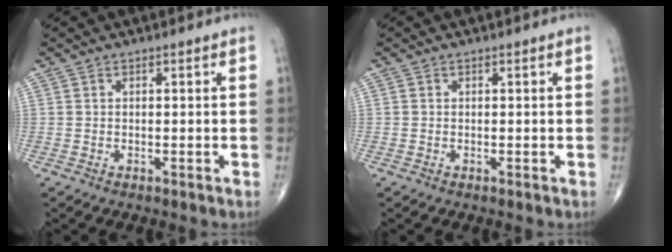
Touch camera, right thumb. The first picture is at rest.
{"total": 0.0}